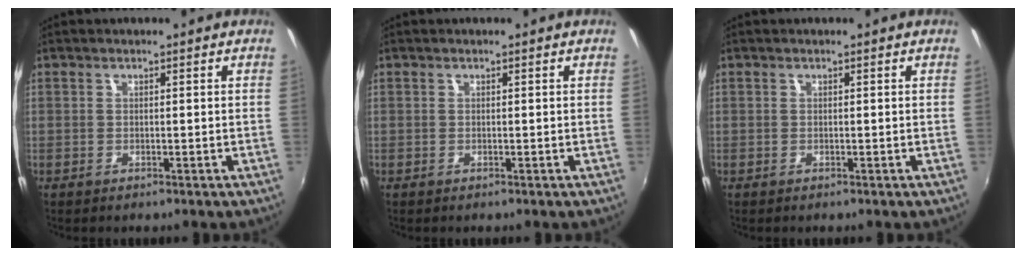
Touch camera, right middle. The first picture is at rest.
{"total": 0.0}
{"total": 0.0}